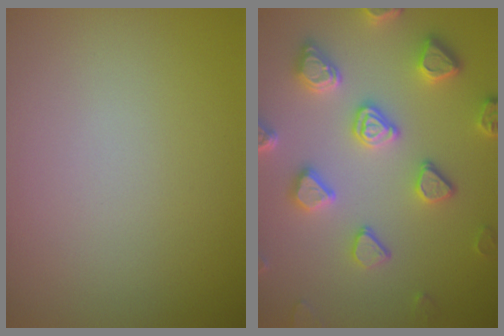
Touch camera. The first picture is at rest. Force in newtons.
{"total": 5.5, "press": 4.9, "slide": 2.5}